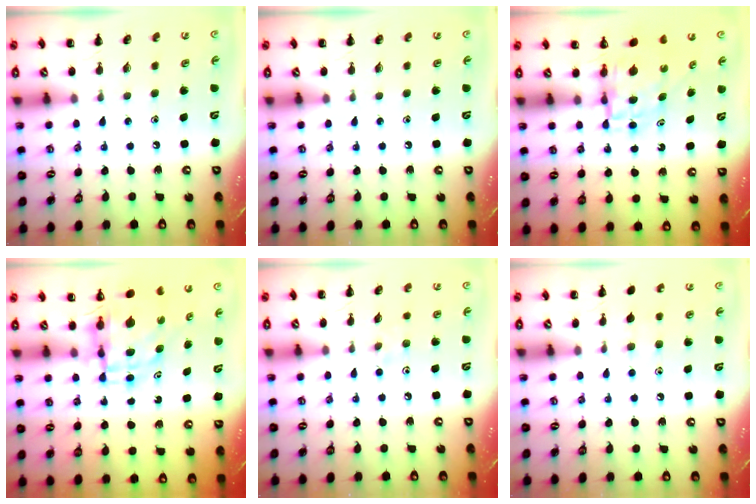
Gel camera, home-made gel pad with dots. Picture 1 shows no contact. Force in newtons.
{"total": 0.0}
{"total": 4.8, "press": 4.8, "slide": 0.5}
{"total": 5.7, "press": 5.6, "slide": 1.0}
{"total": 4.0, "press": 3.7, "slide": 1.4}
{"total": 5.7, "press": 5.6, "slide": 1.4}